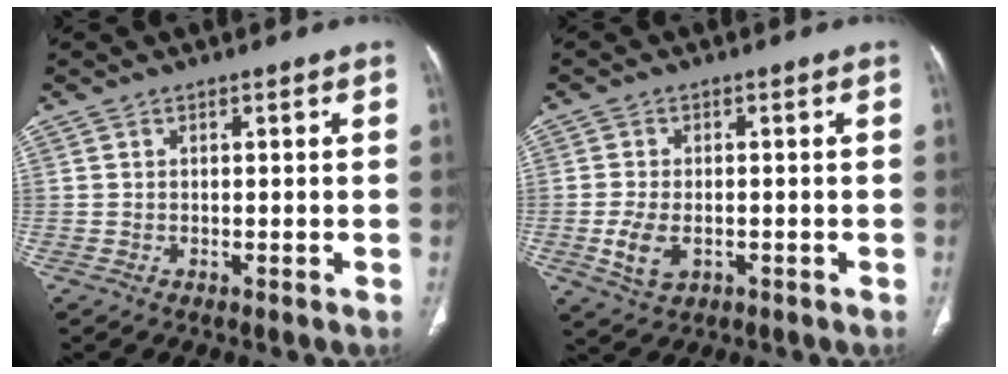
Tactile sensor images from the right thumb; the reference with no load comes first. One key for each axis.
{"total": 5.5, "fx": -1.4, "fy": 3.4, "fz": 4.1, "tx": -0.086, "ty": -0.003, "tz": -0.020}